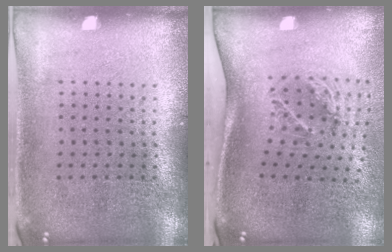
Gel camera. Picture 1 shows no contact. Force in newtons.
{"total": 2.1, "press": 1.3, "slide": 1.7}